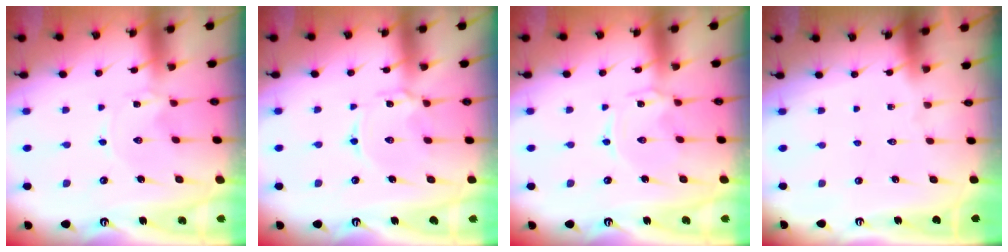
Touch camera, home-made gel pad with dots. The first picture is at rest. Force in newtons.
{"total": 3.3, "press": 3.3, "slide": 0.3}
{"total": 1.4, "press": 1.4, "slide": 0.3}
{"total": 0.0}